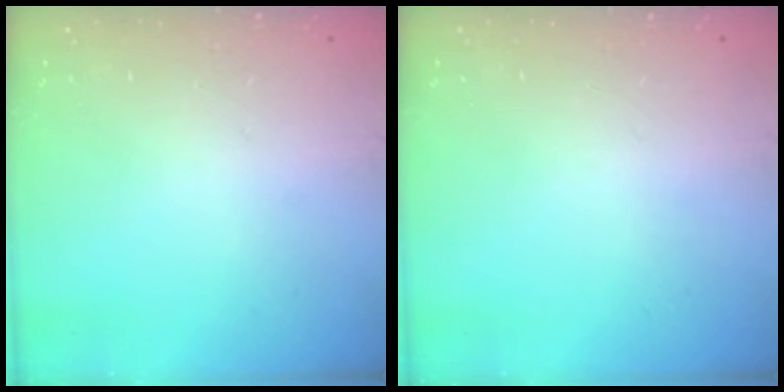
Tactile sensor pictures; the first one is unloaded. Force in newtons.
{"total": 0.0}